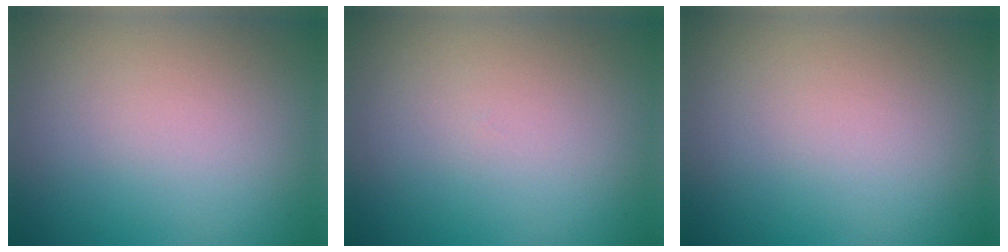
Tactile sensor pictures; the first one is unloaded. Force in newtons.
{"total": 0.0}
{"total": 0.0}